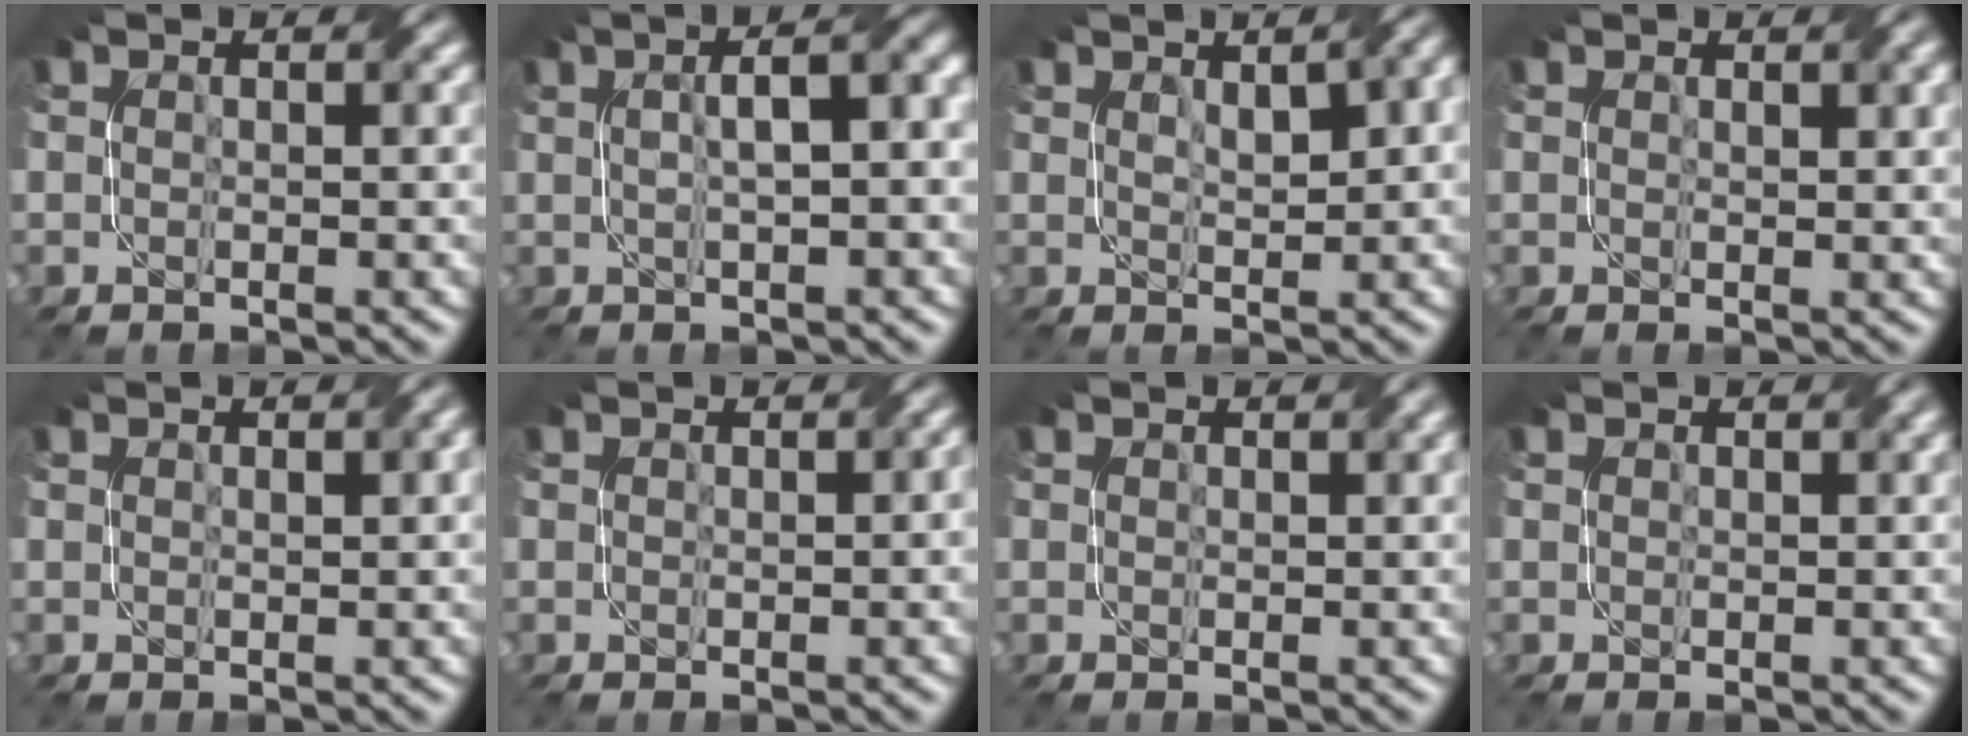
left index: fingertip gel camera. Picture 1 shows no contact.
{"total": 6.3, "force": [1.2, 2.0, 5.8], "torque": [-0.056, 0.027, 0.007]}
{"total": 4.2, "force": [1.7, 1.5, 3.6], "torque": [-0.055, 0.004, 0.030]}
{"total": 1.5, "force": [0.9, 0.3, 1.1], "torque": [-0.013, -0.002, 0.016]}
{"total": 1.3, "force": [0.6, 0.2, 1.1], "torque": [-0.013, 0.001, 0.010]}
{"total": 0.7, "force": [-0.6, -0.1, 0.4], "torque": [0.000, 0.004, -0.009]}
{"total": 0.0}
{"total": 0.0}